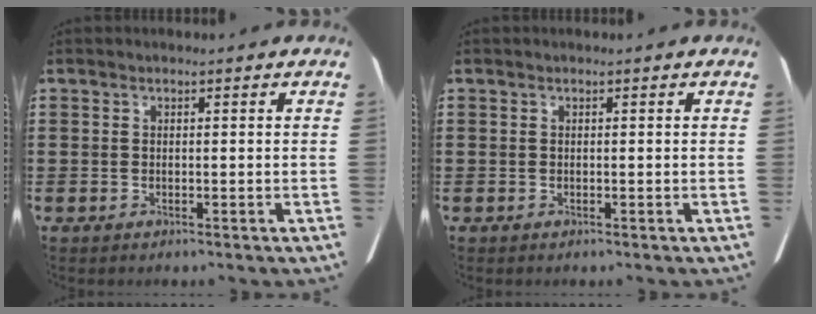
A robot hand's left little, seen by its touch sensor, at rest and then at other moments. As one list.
[{"total": 0.0}]